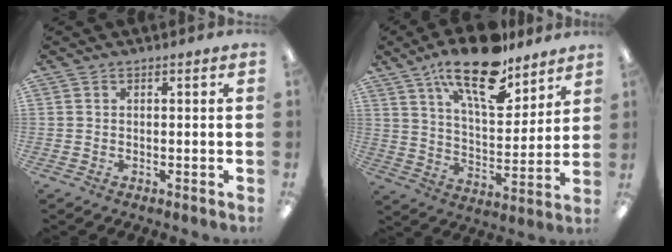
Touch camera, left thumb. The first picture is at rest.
{"total": 19.1, "force": [13.4, 7.5, 11.3], "torque": [-0.180, -0.074, 0.224]}